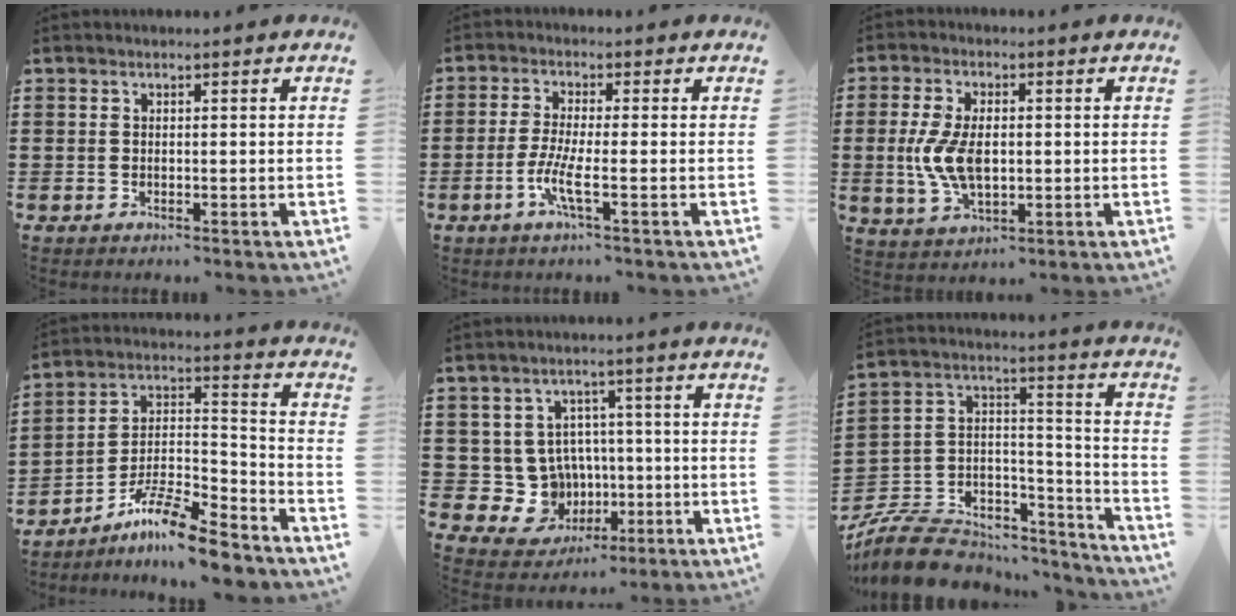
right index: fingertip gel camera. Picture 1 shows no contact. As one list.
[{"total": 5.1, "force": [-2.0, 0.4, 4.6], "torque": [-0.108, -0.015, -0.046]}, {"total": 7.9, "force": [-0.1, 4.1, 6.8], "torque": [-0.161, -0.005, -0.008]}, {"total": 10.5, "force": [-8.8, 1.6, 5.5], "torque": [-0.103, 0.020, -0.172]}, {"total": 8.2, "force": [0.1, 7.7, 2.8], "torque": [-0.071, -0.004, 0.015]}, {"total": 9.2, "force": [-7.5, 4.5, 2.5], "torque": [-0.065, 0.010, -0.143]}]